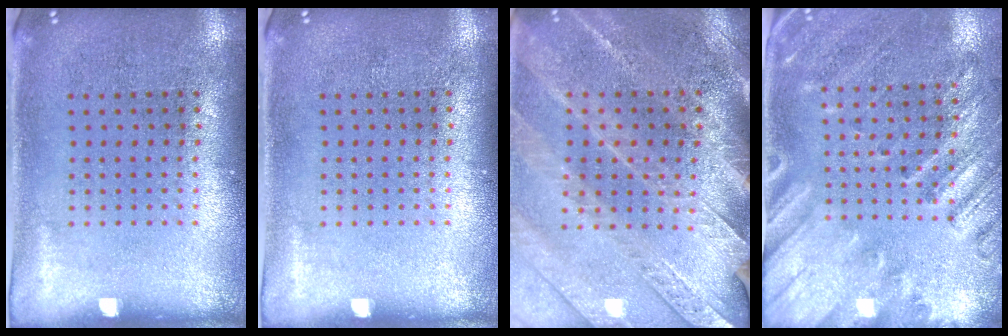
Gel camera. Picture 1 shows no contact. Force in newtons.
{"total": 0.0}
{"total": 2.9, "press": 2.8, "slide": 0.4}
{"total": 2.4, "press": 2.0, "slide": 1.5}